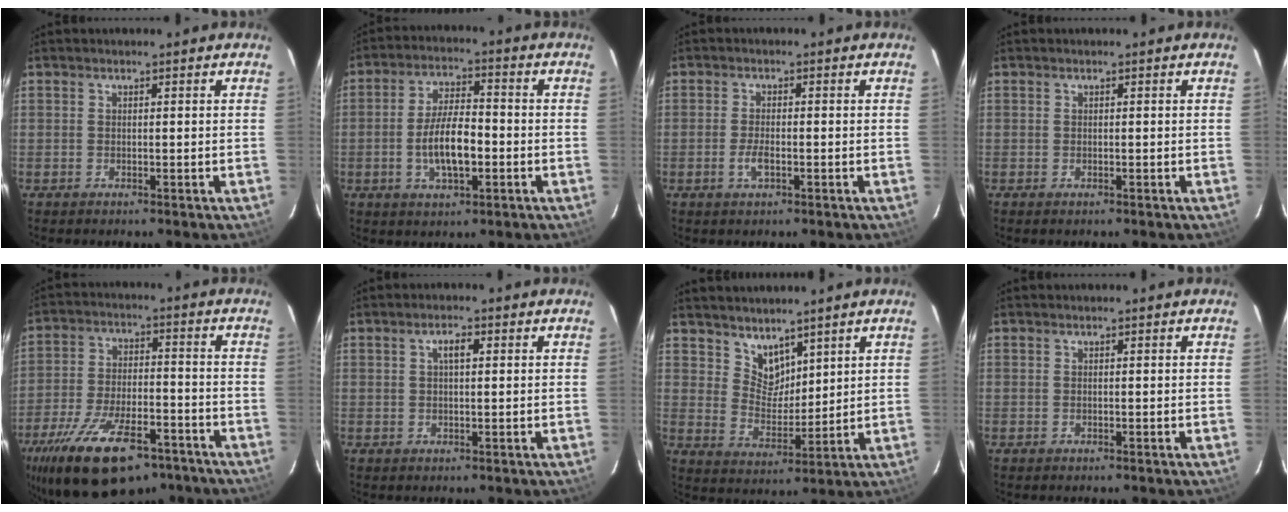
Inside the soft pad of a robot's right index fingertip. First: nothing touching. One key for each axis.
{"total": 9.2, "fx": -2.3, "fy": 3.5, "fz": 8.2, "tx": -0.159, "ty": 0.001, "tz": -0.036}
{"total": 2.9, "fx": -1.1, "fy": 1.0, "fz": 2.4, "tx": -0.052, "ty": -0.002, "tz": -0.022}
{"total": 0.0}
{"total": 22.6, "fx": -15.0, "fy": 9.7, "fz": 13.8, "tx": -0.273, "ty": -0.030, "tz": -0.233}
{"total": 2.3, "fx": 0.7, "fy": 0.8, "fz": 2.0, "tx": -0.037, "ty": 0.008, "tz": 0.012}
{"total": 10.4, "fx": 7.8, "fy": 5.2, "fz": 4.4, "tx": -0.082, "ty": -0.001, "tz": 0.158}
{"total": 0.0}